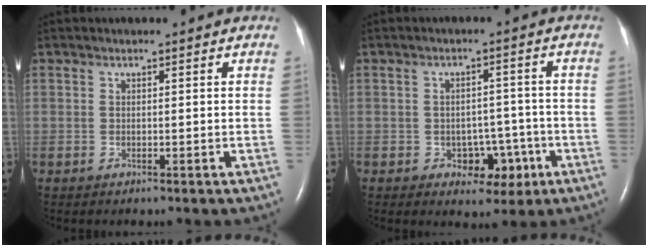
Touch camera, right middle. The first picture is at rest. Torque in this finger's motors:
{"motor_torque": [0.00, -0.05, 0.05, 0.00]}